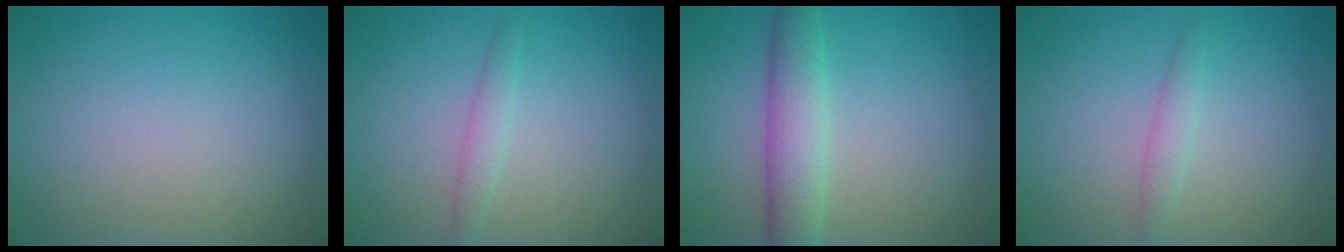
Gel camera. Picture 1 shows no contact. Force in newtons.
{"total": 1.3, "press": 1.3, "slide": 0.1}
{"total": 4.3, "press": 4.3, "slide": 0.0}
{"total": 1.4, "press": 1.4, "slide": 0.1}